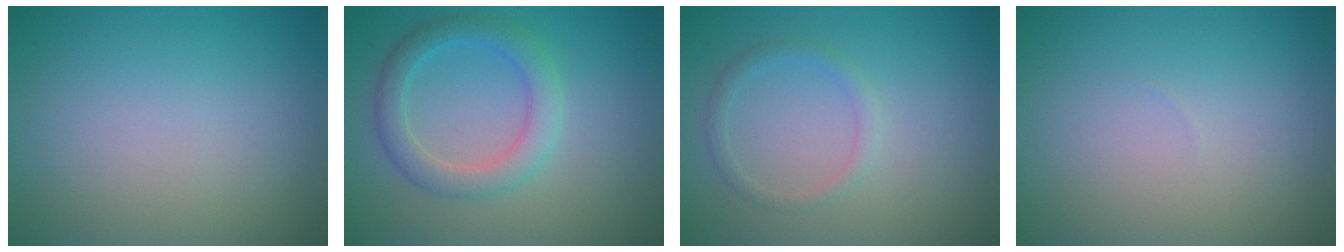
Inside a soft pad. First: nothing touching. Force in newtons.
{"total": 2.2, "press": 2.2, "slide": 0.3}
{"total": 1.3, "press": 1.3, "slide": 0.1}
{"total": 0.0}